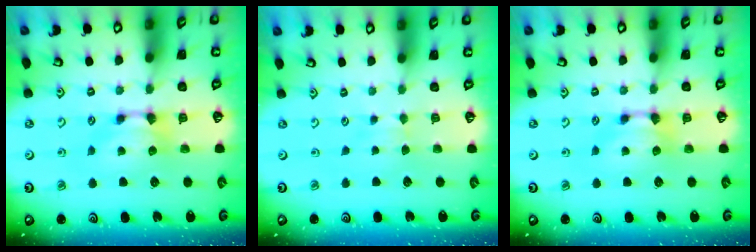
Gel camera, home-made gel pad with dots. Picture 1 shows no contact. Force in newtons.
{"total": 2.6, "press": 2.5, "slide": 0.2}
{"total": 0.0}